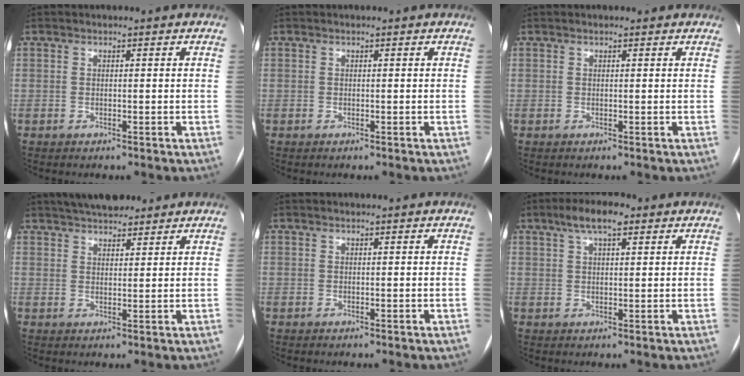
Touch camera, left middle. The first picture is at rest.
{"total": 0.0}
{"total": 1.7, "force": [1.5, 0.7, 0.5], "torque": [-0.006, 0.021, 0.014]}
{"total": 7.8, "force": [6.6, 2.6, 3.3], "torque": [-0.048, 0.021, 0.105]}
{"total": 0.0}
{"total": 4.0, "force": [2.6, 1.3, 2.8], "torque": [-0.053, 0.012, 0.044]}